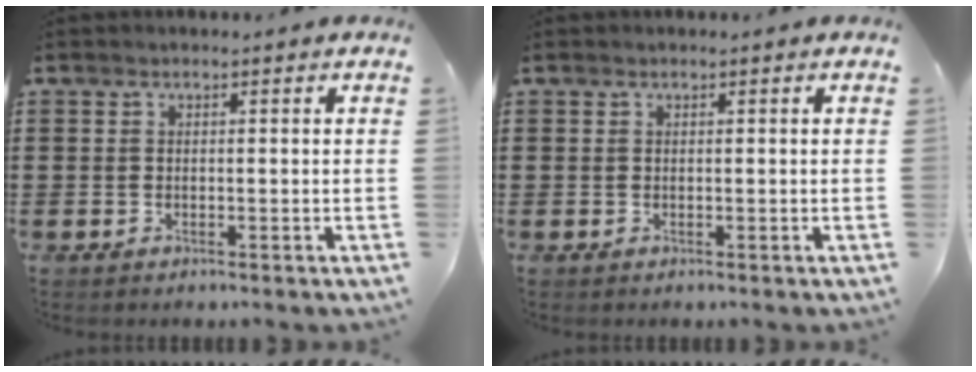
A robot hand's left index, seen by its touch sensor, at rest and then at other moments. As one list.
[{"total": 0.0}]